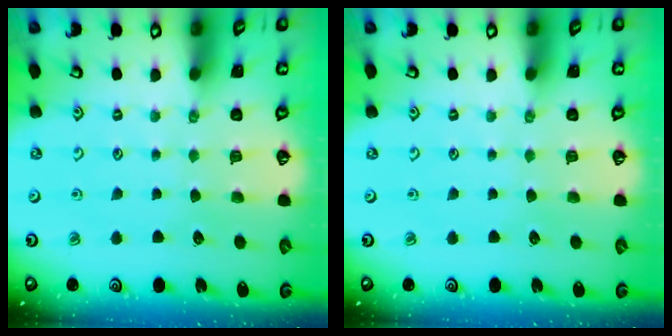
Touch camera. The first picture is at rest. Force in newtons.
{"total": 0.0}